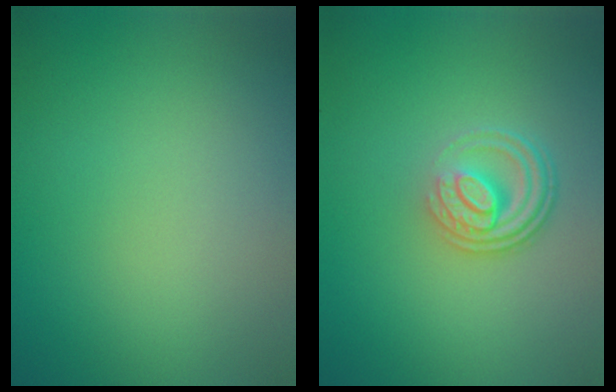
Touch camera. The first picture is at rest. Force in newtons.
{"total": 3.9, "press": 2.7, "slide": 2.8}